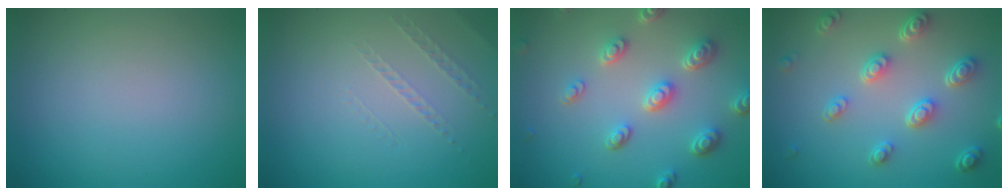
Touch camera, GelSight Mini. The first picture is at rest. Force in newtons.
{"total": 1.0, "press": 0.4, "slide": 0.9}
{"total": 4.5, "press": 3.6, "slide": 2.7}
{"total": 4.8, "press": 3.6, "slide": 3.1}